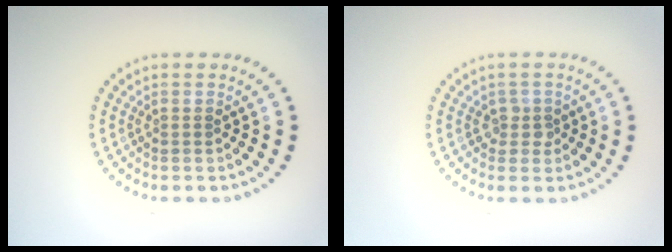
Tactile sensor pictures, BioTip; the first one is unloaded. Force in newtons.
{"total": 1.2, "press": 1.1, "slide": 0.5}